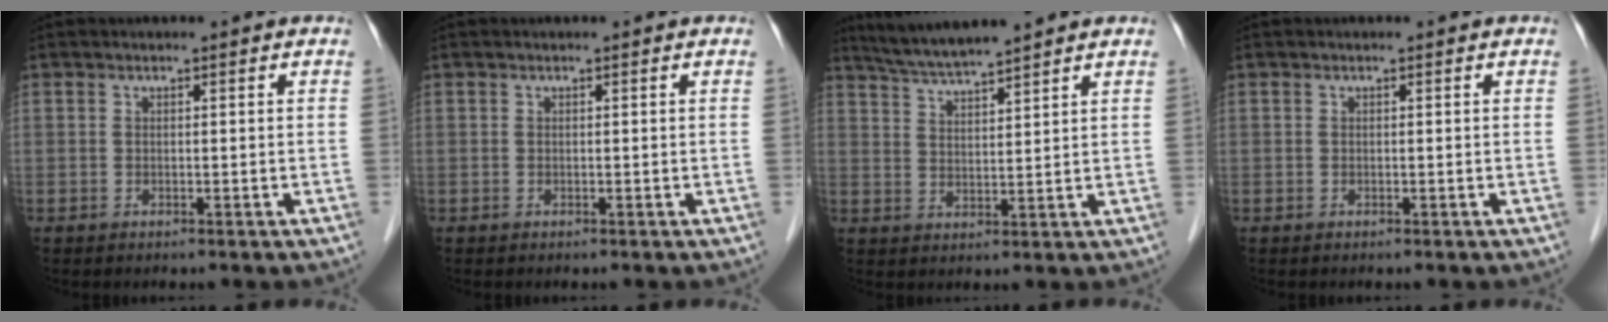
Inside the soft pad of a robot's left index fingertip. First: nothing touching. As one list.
[{"total": 0.0}, {"total": 7.2, "force": [6.6, -0.5, 3.0], "torque": [-0.059, 0.019, 0.125]}, {"total": 0.0}]